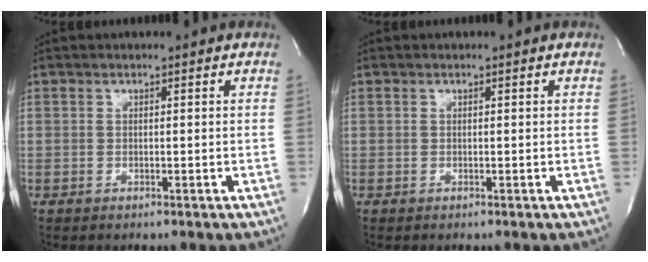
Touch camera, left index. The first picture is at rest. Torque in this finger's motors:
{"motor_torque": [-0.24, 0.18, 0.01, -0.01]}